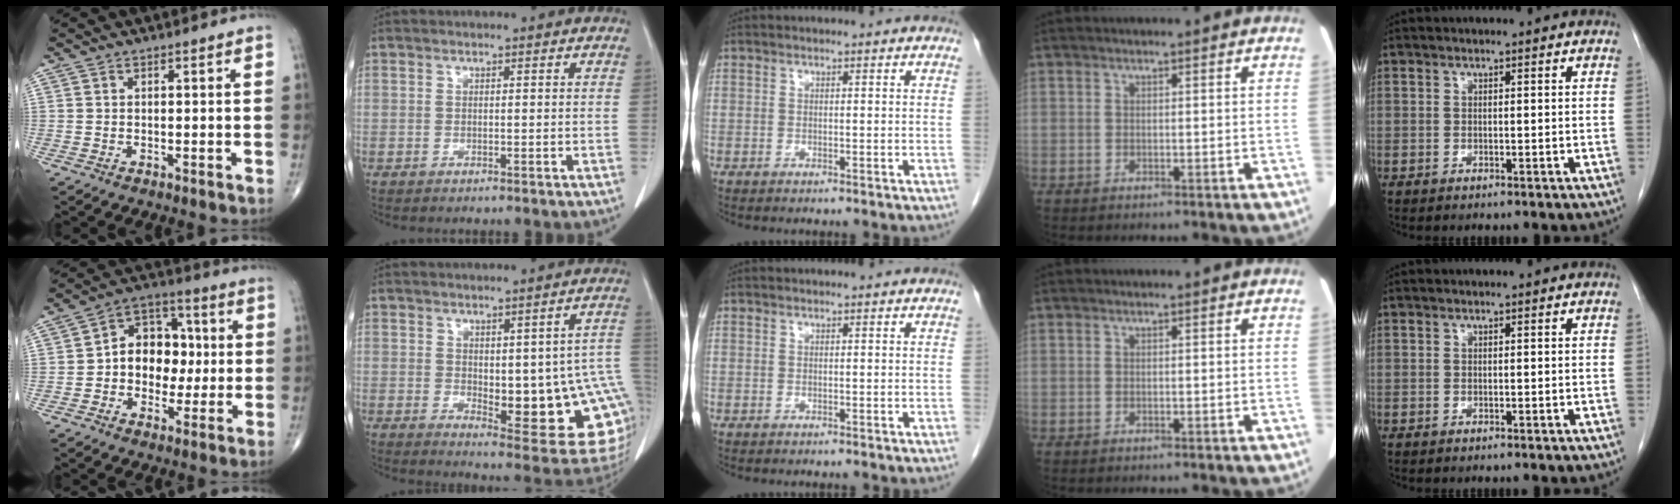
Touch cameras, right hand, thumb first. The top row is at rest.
{"thumb": {"total": 12.2, "force": [0.0, 9.2, 8.0], "torque": [-0.073, 0.031, -0.009]}, "index": {"total": 16.7, "force": [-1.7, 5.6, 15.6], "torque": [-0.128, 0.014, 0.001]}}